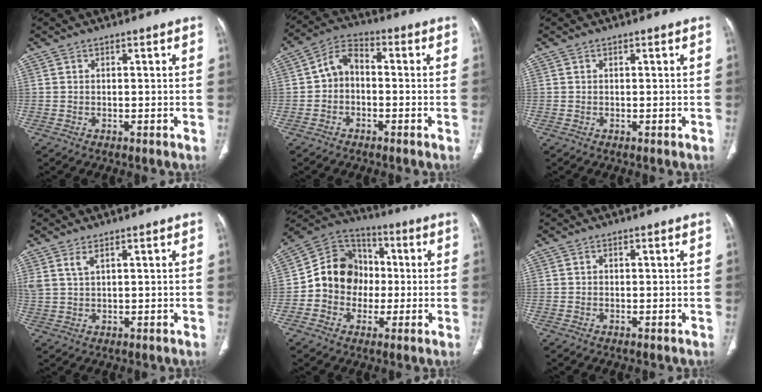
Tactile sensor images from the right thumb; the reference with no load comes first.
{"total": 6.2, "force": [-0.7, 4.5, 4.2], "torque": [-0.059, 0.026, -0.028]}
{"total": 0.0}
{"total": 3.0, "force": [1.9, 1.0, 2.1], "torque": [-0.051, -0.004, 0.048]}
{"total": 13.7, "force": [-1.1, 12.0, 6.5], "torque": [-0.072, 0.033, -0.031]}
{"total": 0.0}